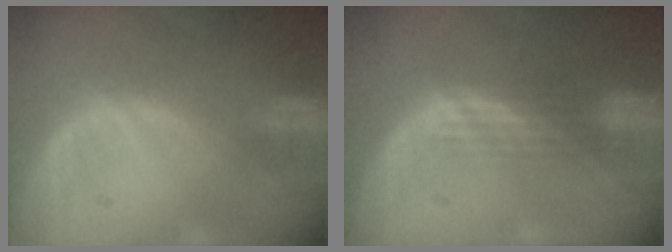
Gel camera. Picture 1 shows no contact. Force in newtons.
{"total": 3.0, "press": 2.6, "slide": 1.4}